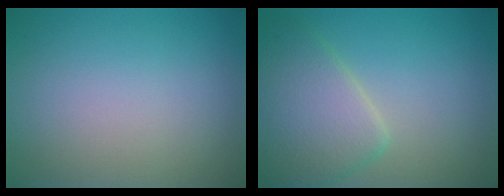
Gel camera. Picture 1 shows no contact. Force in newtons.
{"total": 5.3, "press": 5.3, "slide": 0.2}